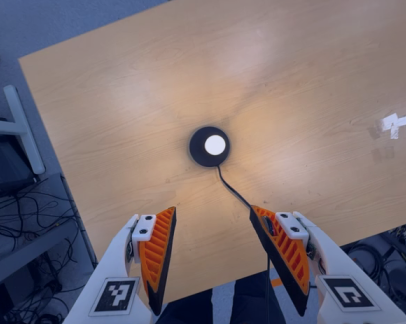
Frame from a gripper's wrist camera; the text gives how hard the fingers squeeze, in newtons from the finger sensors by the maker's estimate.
{"total": 0.0}